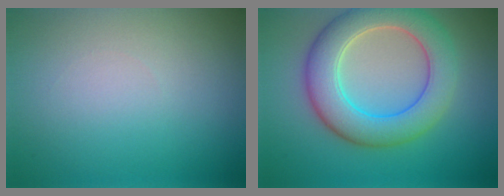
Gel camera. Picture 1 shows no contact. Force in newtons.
{"total": 7.1, "press": 7.1, "slide": 0.1}